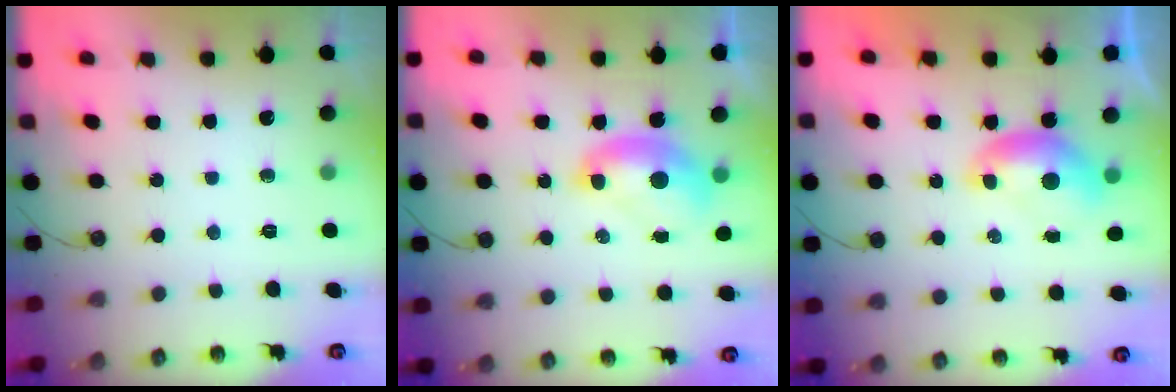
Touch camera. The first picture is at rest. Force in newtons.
{"total": 2.0, "press": 1.9, "slide": 0.4}
{"total": 0.0}